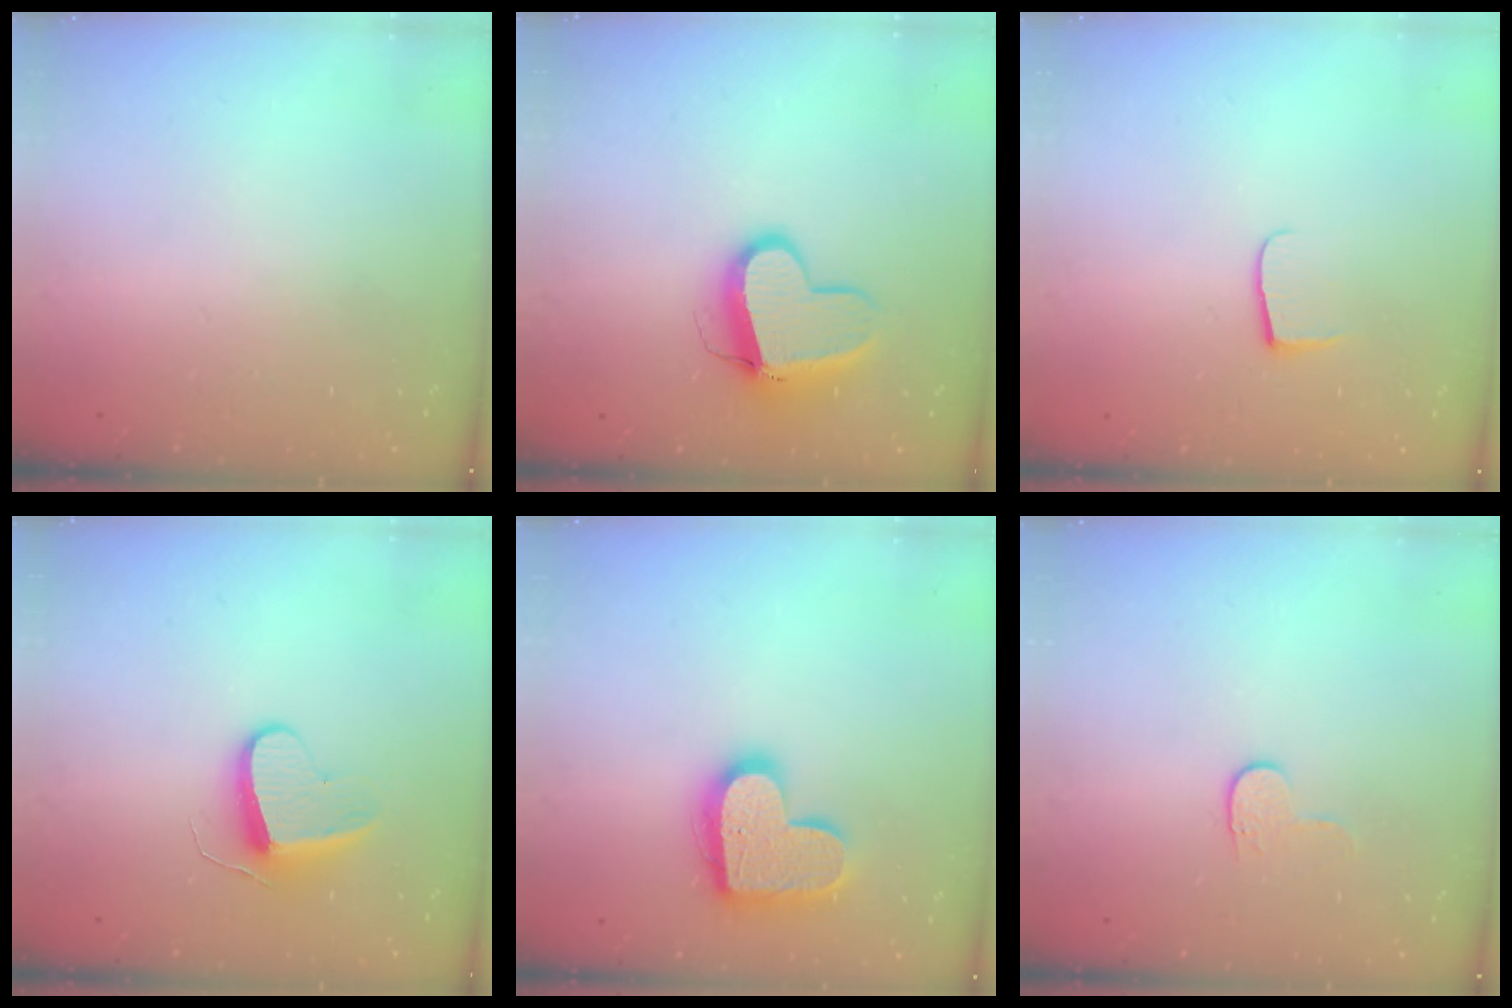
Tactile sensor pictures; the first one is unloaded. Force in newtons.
{"total": 11.6, "press": 11.6, "slide": 1.2}
{"total": 5.2, "press": 5.2, "slide": 0.7}
{"total": 9.5, "press": 9.5, "slide": 0.4}
{"total": 17.4, "press": 17.4, "slide": 0.9}
{"total": 4.3, "press": 4.3, "slide": 0.5}